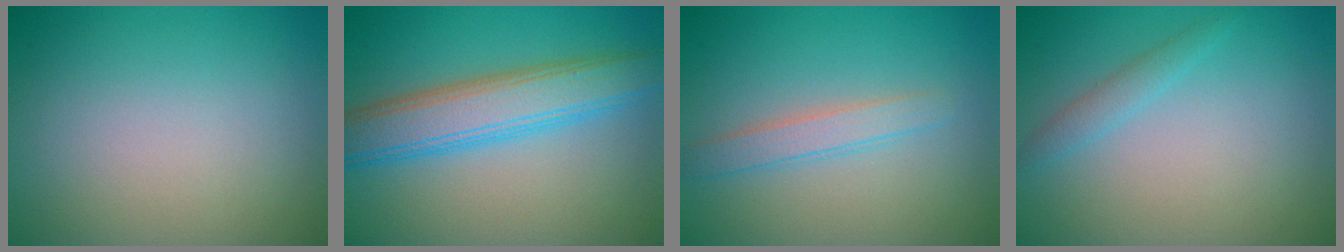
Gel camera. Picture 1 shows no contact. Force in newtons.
{"total": 6.1, "press": 6.1, "slide": 0.3}
{"total": 2.1, "press": 2.1, "slide": 0.0}
{"total": 1.4, "press": 1.4, "slide": 0.1}